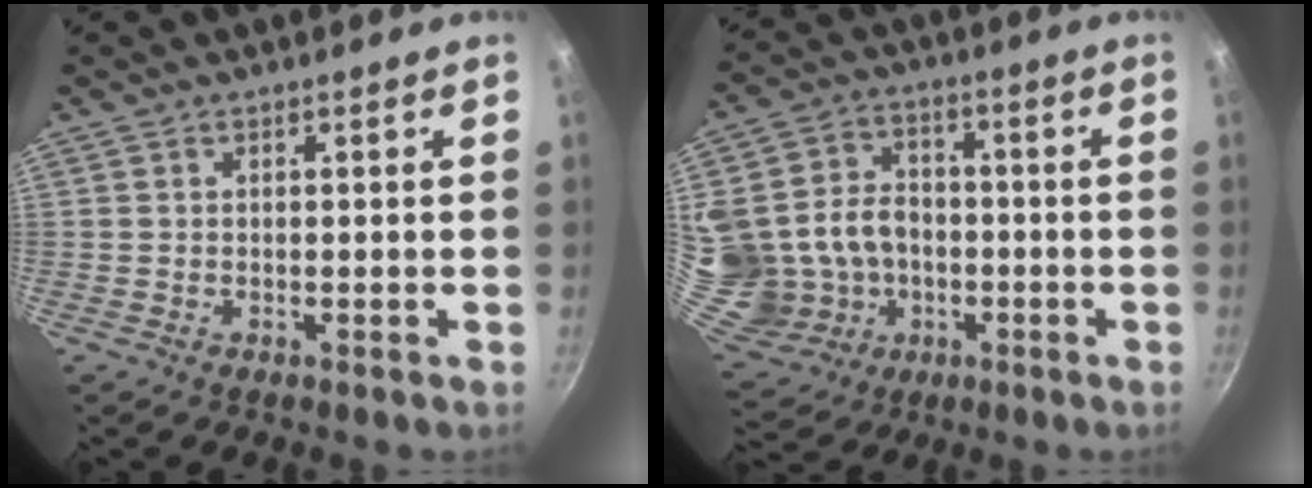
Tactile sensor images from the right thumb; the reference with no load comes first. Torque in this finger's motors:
{"motor_torque": [0.69, 0.70, 0.33, -0.27, 0.19]}